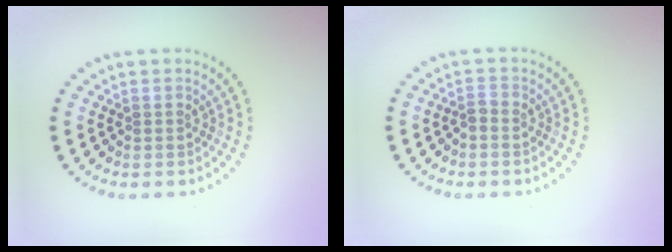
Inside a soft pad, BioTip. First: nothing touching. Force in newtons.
{"total": 1.0, "press": 0.8, "slide": 0.6}